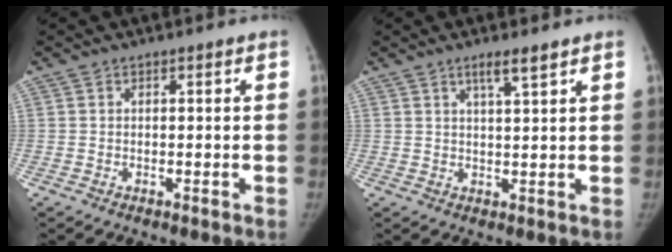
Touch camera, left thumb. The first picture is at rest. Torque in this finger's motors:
{"motor_torque": [-0.03, -0.07, 0.52, -0.31, 0.02]}